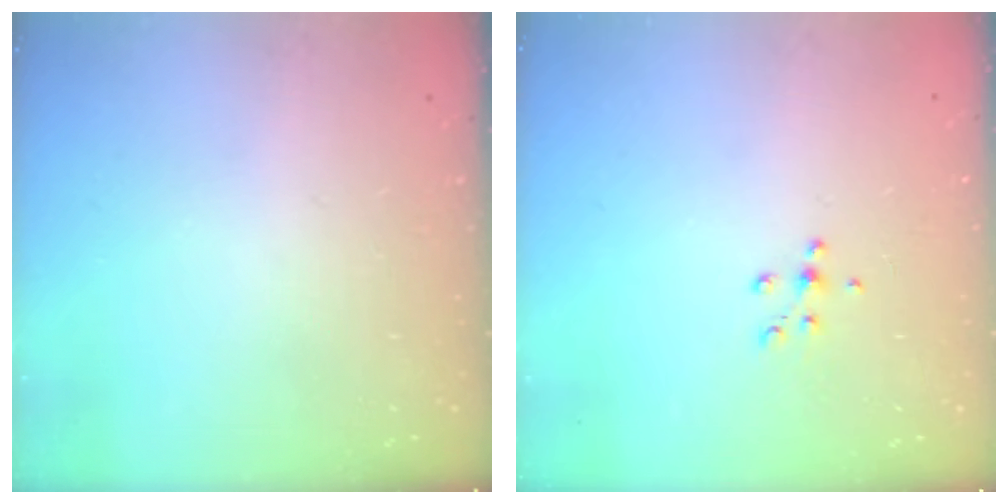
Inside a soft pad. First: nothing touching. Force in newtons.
{"total": 5.3, "press": 5.2, "slide": 1.0}